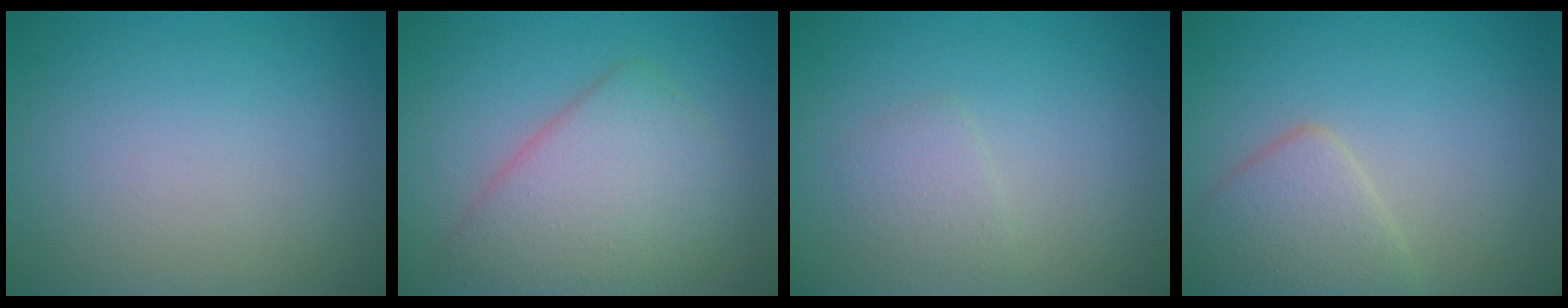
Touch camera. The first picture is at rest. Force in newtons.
{"total": 5.4, "press": 5.4, "slide": 0.1}
{"total": 1.5, "press": 1.5, "slide": 0.2}
{"total": 3.4, "press": 3.4, "slide": 0.4}